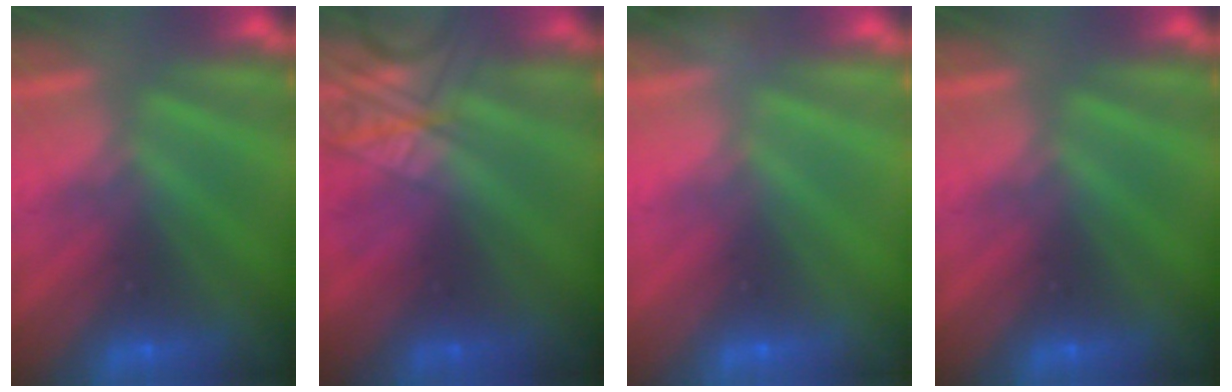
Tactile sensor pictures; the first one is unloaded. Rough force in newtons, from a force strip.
{"total": 2.4}
{"total": 2.8}
{"total": 0.0}